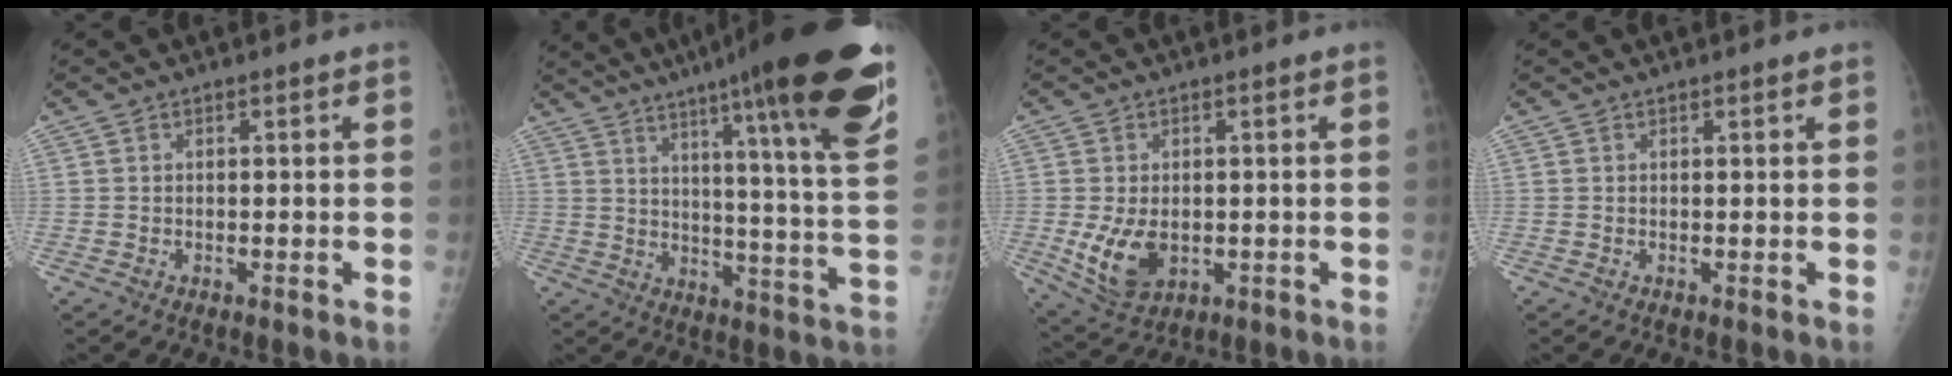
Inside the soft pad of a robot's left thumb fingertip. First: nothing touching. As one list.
[{"total": 28.3, "force": [18.1, 2.2, 21.6], "torque": [-0.279, -0.081, 0.252]}, {"total": 8.0, "force": [-1.1, 5.2, 6.0], "torque": [-0.106, -0.012, -0.003]}, {"total": 0.6, "force": [0.4, 0.0, 0.4], "torque": [-0.009, 0.000, 0.007]}]